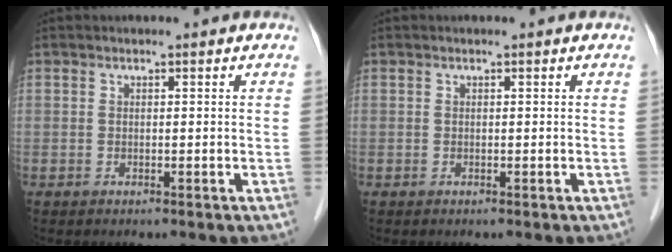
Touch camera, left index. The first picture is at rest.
{"total": 0.0}